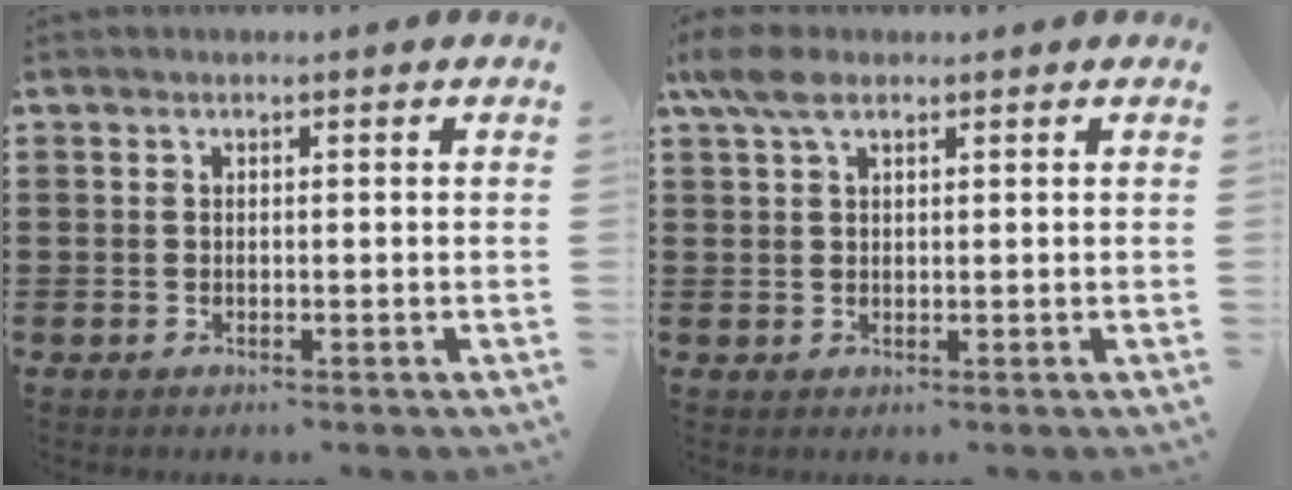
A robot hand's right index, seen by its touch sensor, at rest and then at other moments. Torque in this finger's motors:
{"motor_torque": [1.08, 0.12, 0.22, 0.15]}